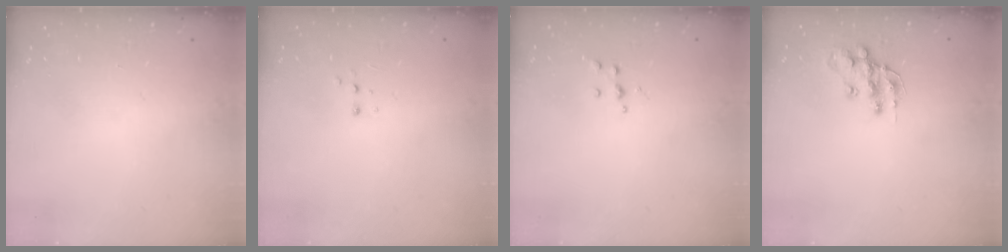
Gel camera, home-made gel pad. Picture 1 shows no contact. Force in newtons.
{"total": 2.7, "press": 2.7, "slide": 0.5}
{"total": 3.5, "press": 3.5, "slide": 0.3}
{"total": 12.7, "press": 12.6, "slide": 0.9}